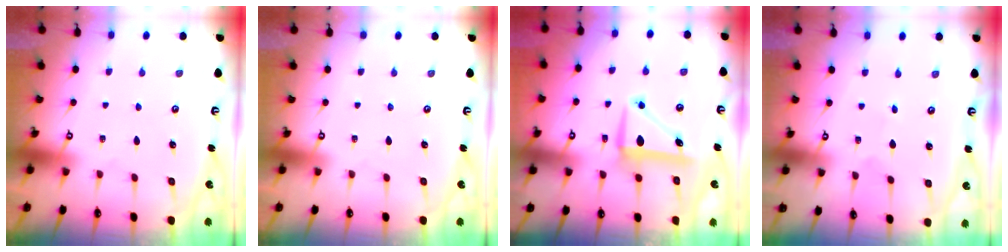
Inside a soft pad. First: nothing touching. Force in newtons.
{"total": 0.0}
{"total": 8.6, "press": 8.6, "slide": 0.7}
{"total": 0.6, "press": 0.6, "slide": 0.0}